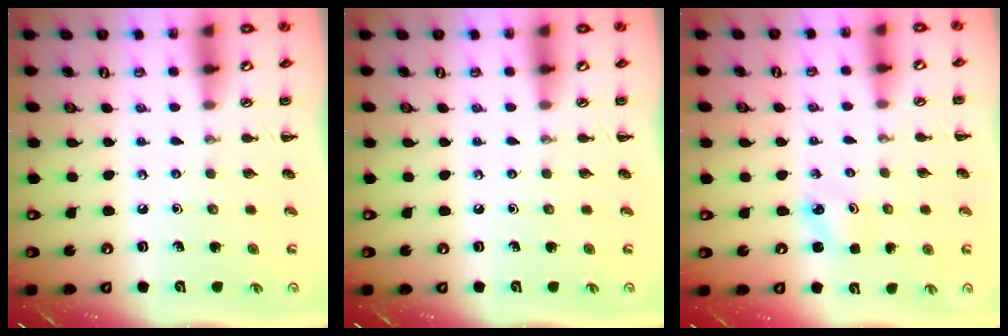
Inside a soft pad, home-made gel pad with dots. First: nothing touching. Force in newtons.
{"total": 0.0}
{"total": 2.0, "press": 2.0, "slide": 0.5}